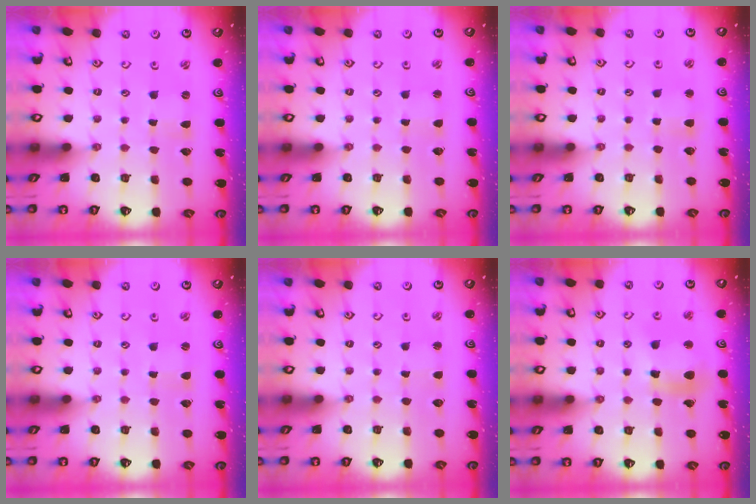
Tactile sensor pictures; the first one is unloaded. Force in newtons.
{"total": 0.8, "press": 0.8, "slide": 0.0}
{"total": 3.8, "press": 3.8, "slide": 0.4}
{"total": 0.0}
{"total": 1.0, "press": 1.0, "slide": 0.1}
{"total": 11.9, "press": 11.8, "slide": 1.5}